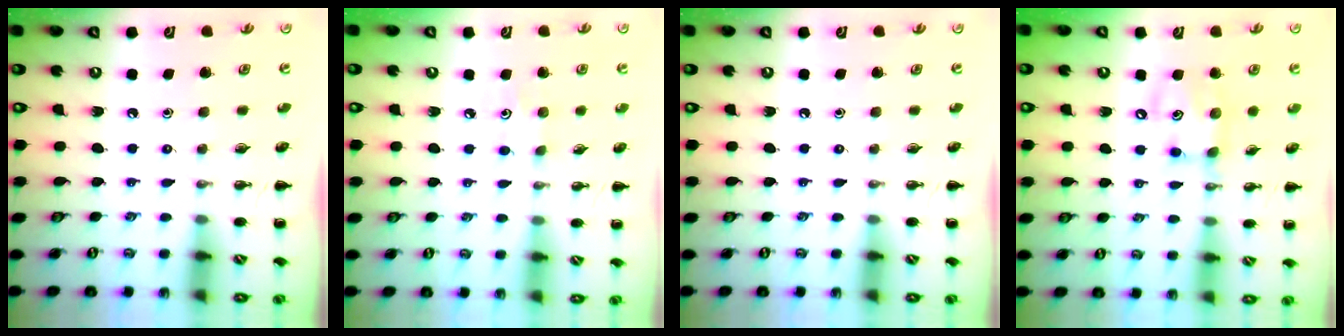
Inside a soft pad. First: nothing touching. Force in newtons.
{"total": 2.6, "press": 2.4, "slide": 0.9}
{"total": 0.0}
{"total": 8.4, "press": 8.3, "slide": 1.2}